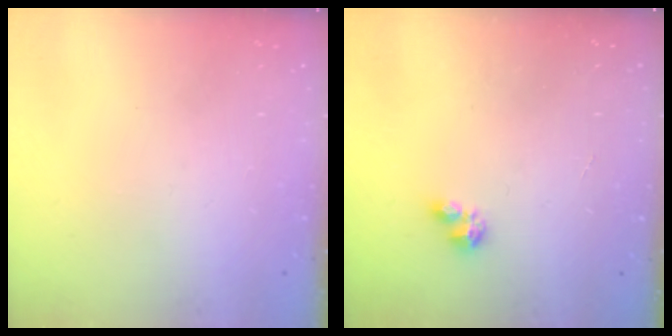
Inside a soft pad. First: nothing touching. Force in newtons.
{"total": 1.0, "press": 1.0, "slide": 0.1}